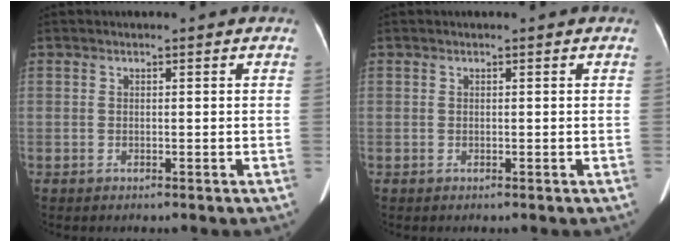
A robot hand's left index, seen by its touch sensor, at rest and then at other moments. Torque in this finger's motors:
{"motor_torque": [0.04, 0.05, 0.00, 0.01]}